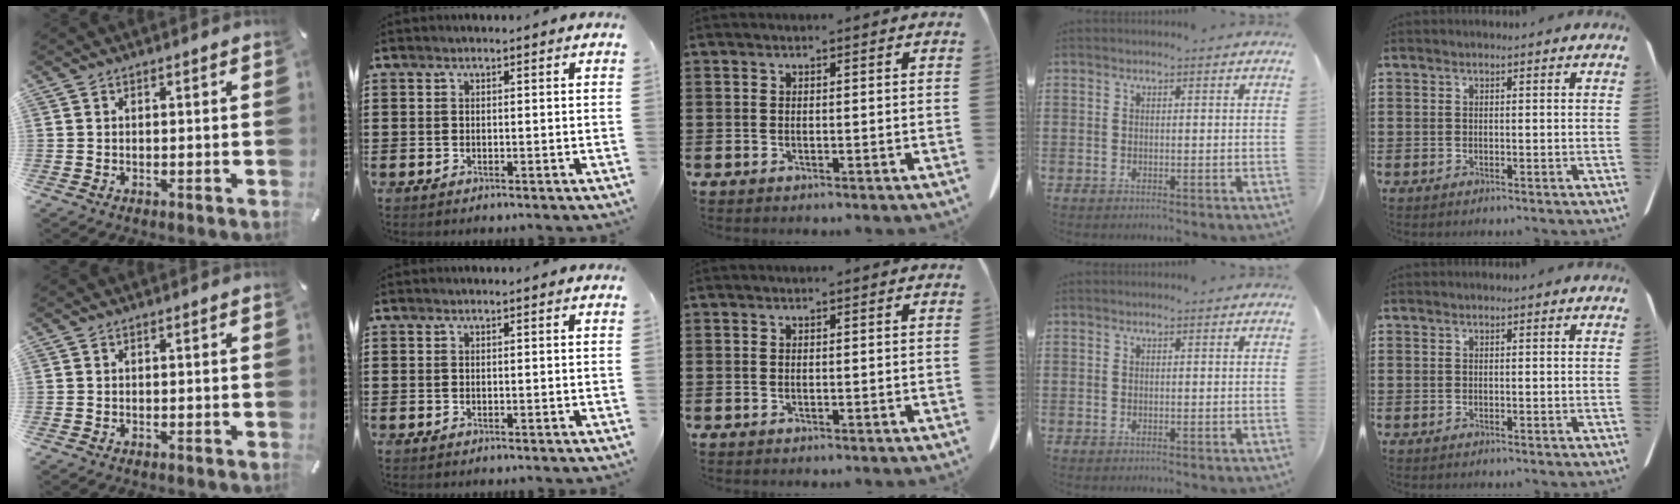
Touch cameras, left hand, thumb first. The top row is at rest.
{}